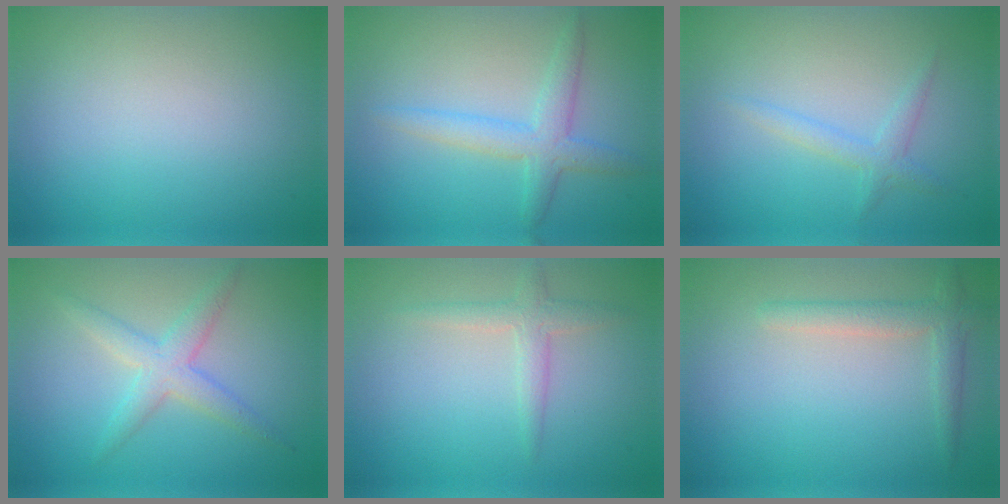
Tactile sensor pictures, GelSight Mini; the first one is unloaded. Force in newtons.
{"total": 3.1, "press": 3.1, "slide": 0.1}
{"total": 1.6, "press": 1.6, "slide": 0.1}
{"total": 3.0, "press": 3.0, "slide": 0.1}
{"total": 1.9, "press": 1.9, "slide": 0.1}
{"total": 2.3, "press": 2.3, "slide": 0.2}